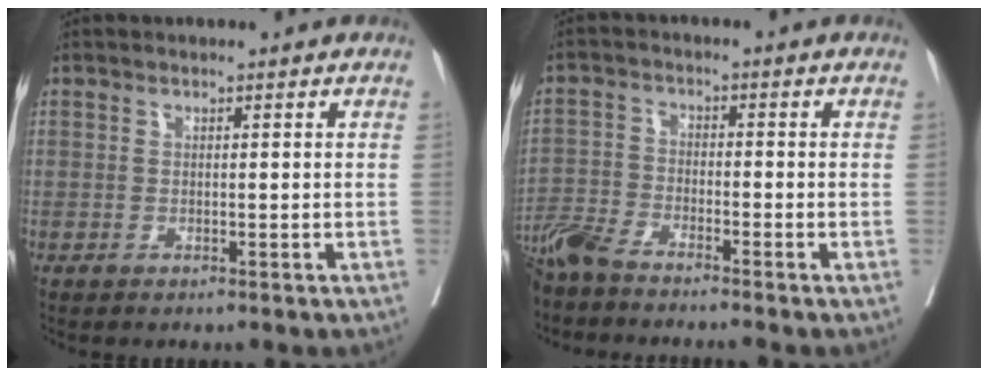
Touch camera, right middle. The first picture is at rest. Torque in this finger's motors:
{"motor_torque": [-0.07, -0.29, 0.22, 0.05]}